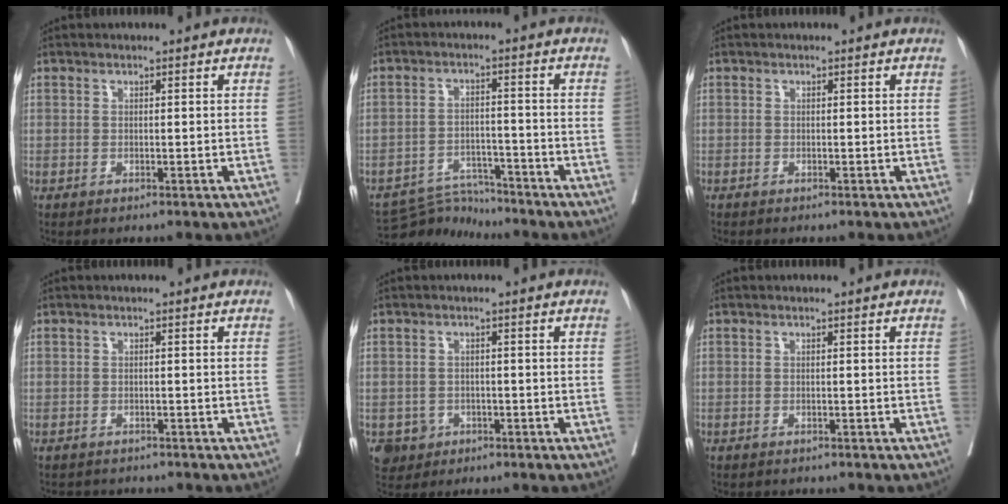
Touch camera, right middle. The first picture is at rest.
{"total": 5.8, "force": [-5.7, 0.5, -1.1], "torque": [0.014, 0.005, -0.096]}
{"total": 0.5, "force": [-0.1, 0.5, -0.1], "torque": [0.010, 0.008, -0.007]}
{"total": 2.5, "force": [-2.3, 1.1, -0.2], "torque": [0.002, -0.001, -0.036]}
{"total": 3.6, "force": [-1.6, 3.2, 0.4], "torque": [-0.003, 0.006, -0.023]}
{"total": 0.8, "force": [-0.8, 0.3, 0.0], "torque": [-0.008, 0.000, -0.014]}